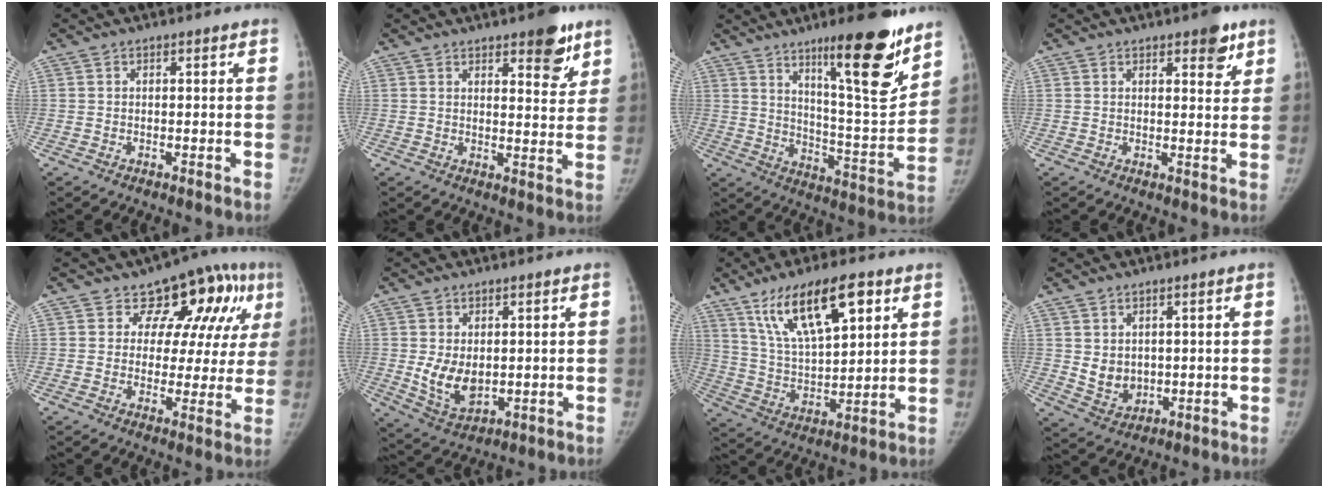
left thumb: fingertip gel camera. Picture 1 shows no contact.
{"total": 8.1, "force": [5.1, 2.9, 5.6], "torque": [-0.048, -0.030, 0.066]}
{"total": 19.5, "force": [12.7, 3.6, 14.4], "torque": [-0.174, -0.087, 0.201]}
{"total": 5.1, "force": [3.1, 2.0, 3.5], "torque": [-0.026, -0.016, 0.036]}
{"total": 13.1, "force": [6.7, 8.5, 7.4], "torque": [-0.040, -0.019, 0.078]}
{"total": 7.4, "force": [0.5, 4.8, 5.6], "torque": [-0.084, -0.019, 0.028]}
{"total": 17.0, "force": [9.2, 6.2, 12.9], "torque": [-0.198, -0.029, 0.172]}
{"total": 5.0, "force": [1.2, 3.8, 3.0], "torque": [-0.036, -0.019, 0.039]}